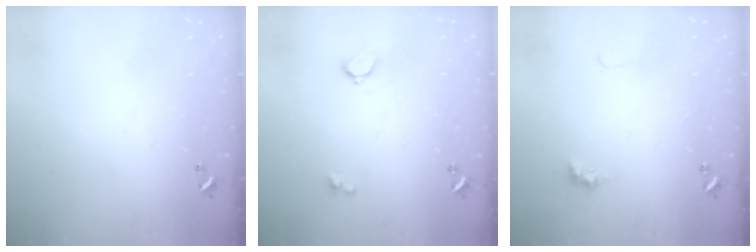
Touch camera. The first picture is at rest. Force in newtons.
{"total": 3.2, "press": 3.0, "slide": 1.0}
{"total": 2.3, "press": 2.2, "slide": 0.7}